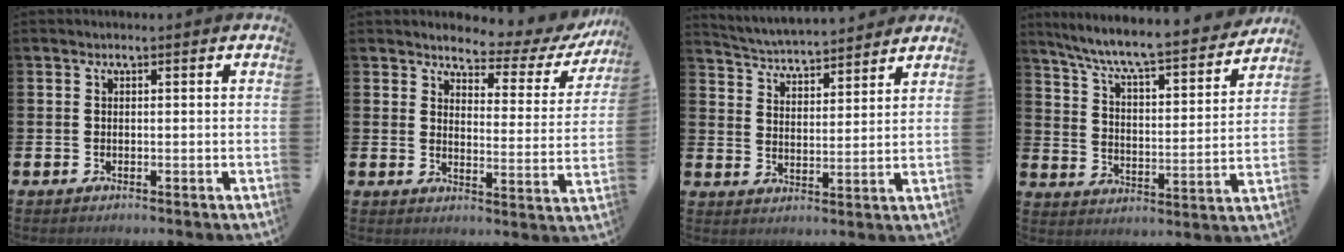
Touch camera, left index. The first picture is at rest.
{"total": 3.7, "force": [3.4, 1.4, 0.9], "torque": [-0.038, -0.030, 0.050]}
{"total": 4.7, "force": [4.7, 0.3, 0.1], "torque": [-0.030, -0.035, 0.081]}
{"total": 7.8, "force": [7.2, 0.6, 3.0], "torque": [-0.097, -0.055, 0.120]}